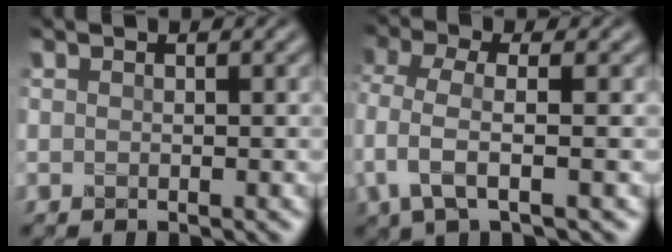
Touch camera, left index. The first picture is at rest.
{"total": 3.2, "force": [-0.1, 1.0, 3.1], "torque": [-0.077, 0.003, -0.007]}